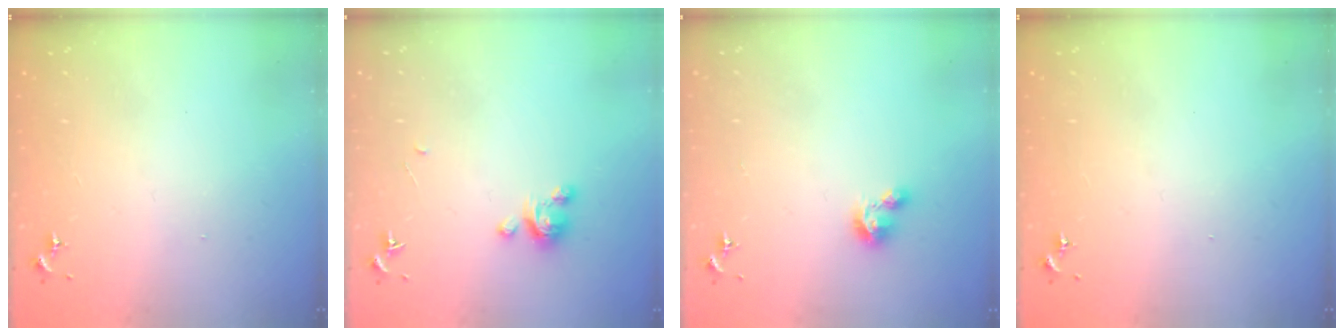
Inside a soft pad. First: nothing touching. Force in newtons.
{"total": 3.8, "press": 3.8, "slide": 0.3}
{"total": 5.3, "press": 5.3, "slide": 0.3}
{"total": 0.0}